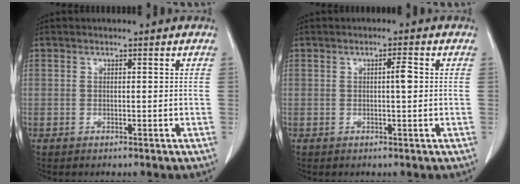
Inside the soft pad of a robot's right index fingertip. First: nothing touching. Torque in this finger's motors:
{"motor_torque": [0.28, -0.01, 0.03, 0.02]}